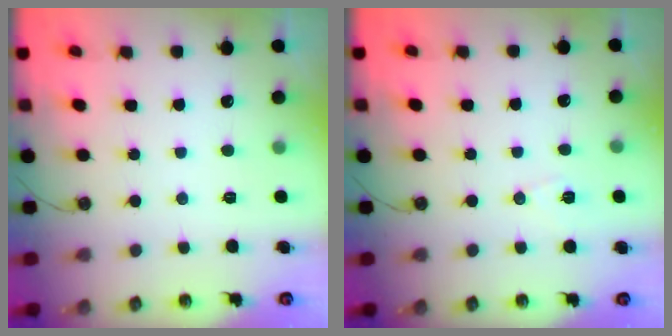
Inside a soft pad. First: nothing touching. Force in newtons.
{"total": 6.7, "press": 6.1, "slide": 2.9}